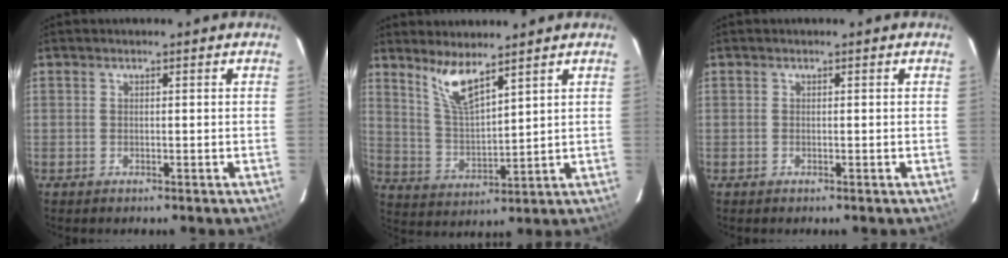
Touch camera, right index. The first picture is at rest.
{"total": 7.6, "force": [5.7, 1.3, 4.8], "torque": [-0.095, -0.009, 0.124]}
{"total": 0.0}